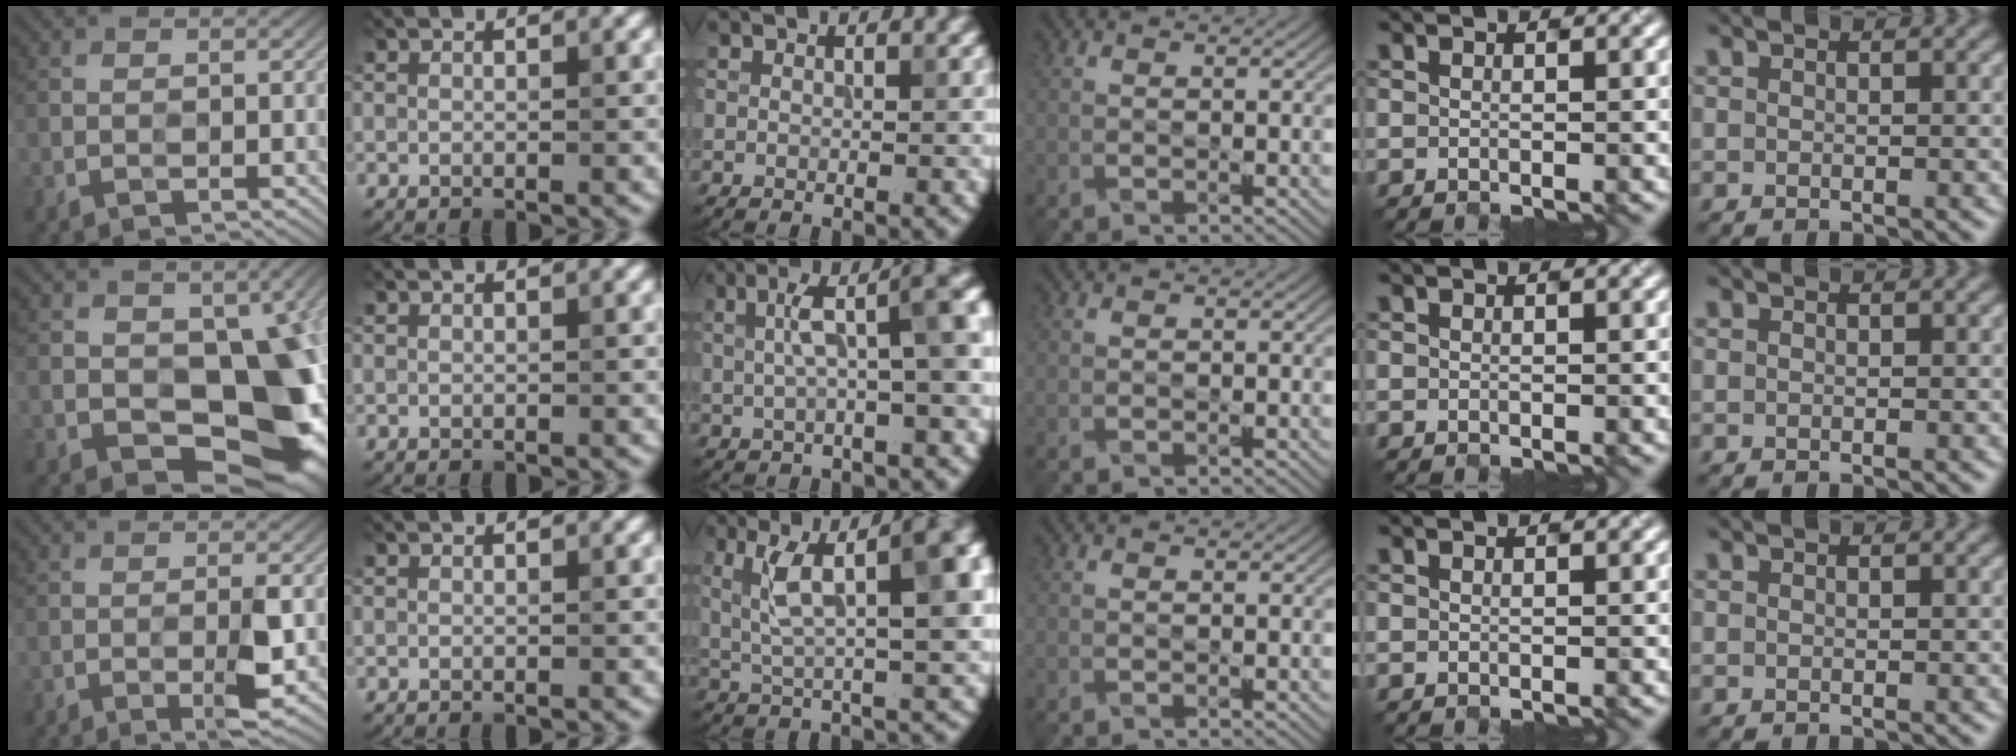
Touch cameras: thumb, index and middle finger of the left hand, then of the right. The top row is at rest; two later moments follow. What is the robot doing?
{"motion": "open", "object": "jewelry box"}